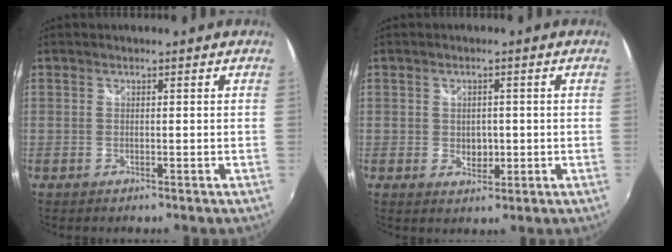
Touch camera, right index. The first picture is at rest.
{"total": 3.4, "force": [-0.3, 2.6, 2.1], "torque": [-0.032, -0.001, -0.003]}